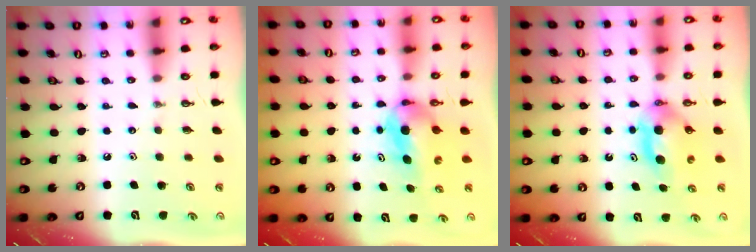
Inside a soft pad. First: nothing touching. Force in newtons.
{"total": 6.0, "press": 4.6, "slide": 3.8}
{"total": 6.2, "press": 5.9, "slide": 1.9}